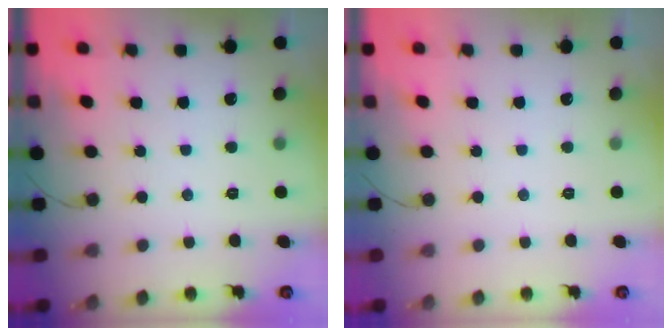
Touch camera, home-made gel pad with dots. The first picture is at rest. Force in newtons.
{"total": 0.0}